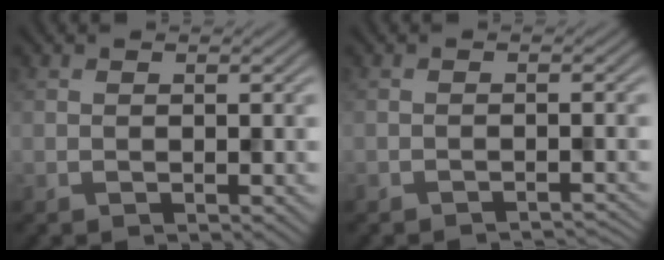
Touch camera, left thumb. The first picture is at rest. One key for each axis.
{"total": 1.8, "fx": -1.7, "fy": 0.2, "fz": 0.4, "tx": 0.004, "ty": 0.000, "tz": -0.027}